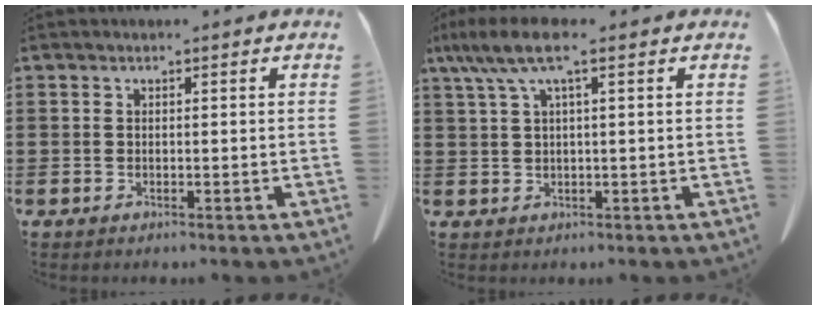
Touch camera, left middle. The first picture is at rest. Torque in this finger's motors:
{"motor_torque": [1.06, -1.03, 0.74, 0.20]}